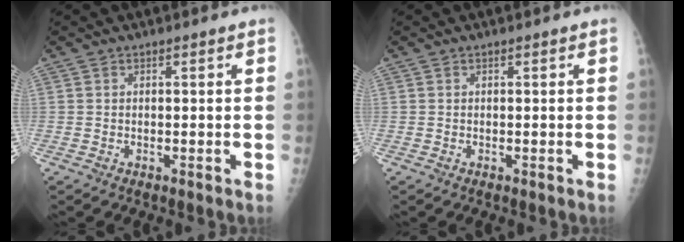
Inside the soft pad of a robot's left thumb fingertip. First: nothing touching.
{"total": 0.0}